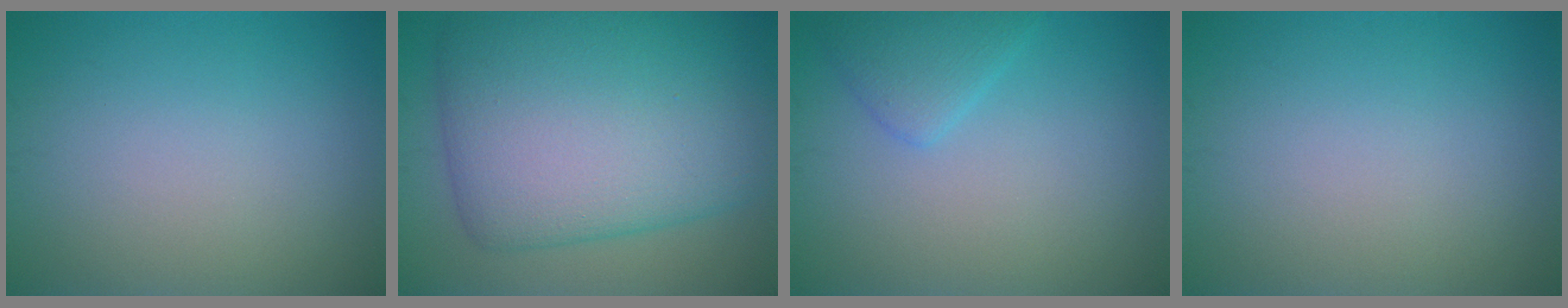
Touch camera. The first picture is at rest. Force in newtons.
{"total": 13.2, "press": 13.2, "slide": 0.3}
{"total": 2.3, "press": 2.3, "slide": 0.1}
{"total": 0.0}